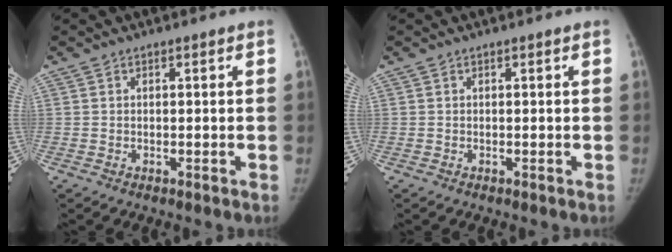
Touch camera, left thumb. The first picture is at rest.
{"total": 0.0}